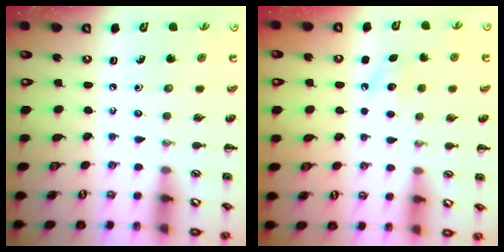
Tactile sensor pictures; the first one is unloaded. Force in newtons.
{"total": 5.6, "press": 5.4, "slide": 1.5}